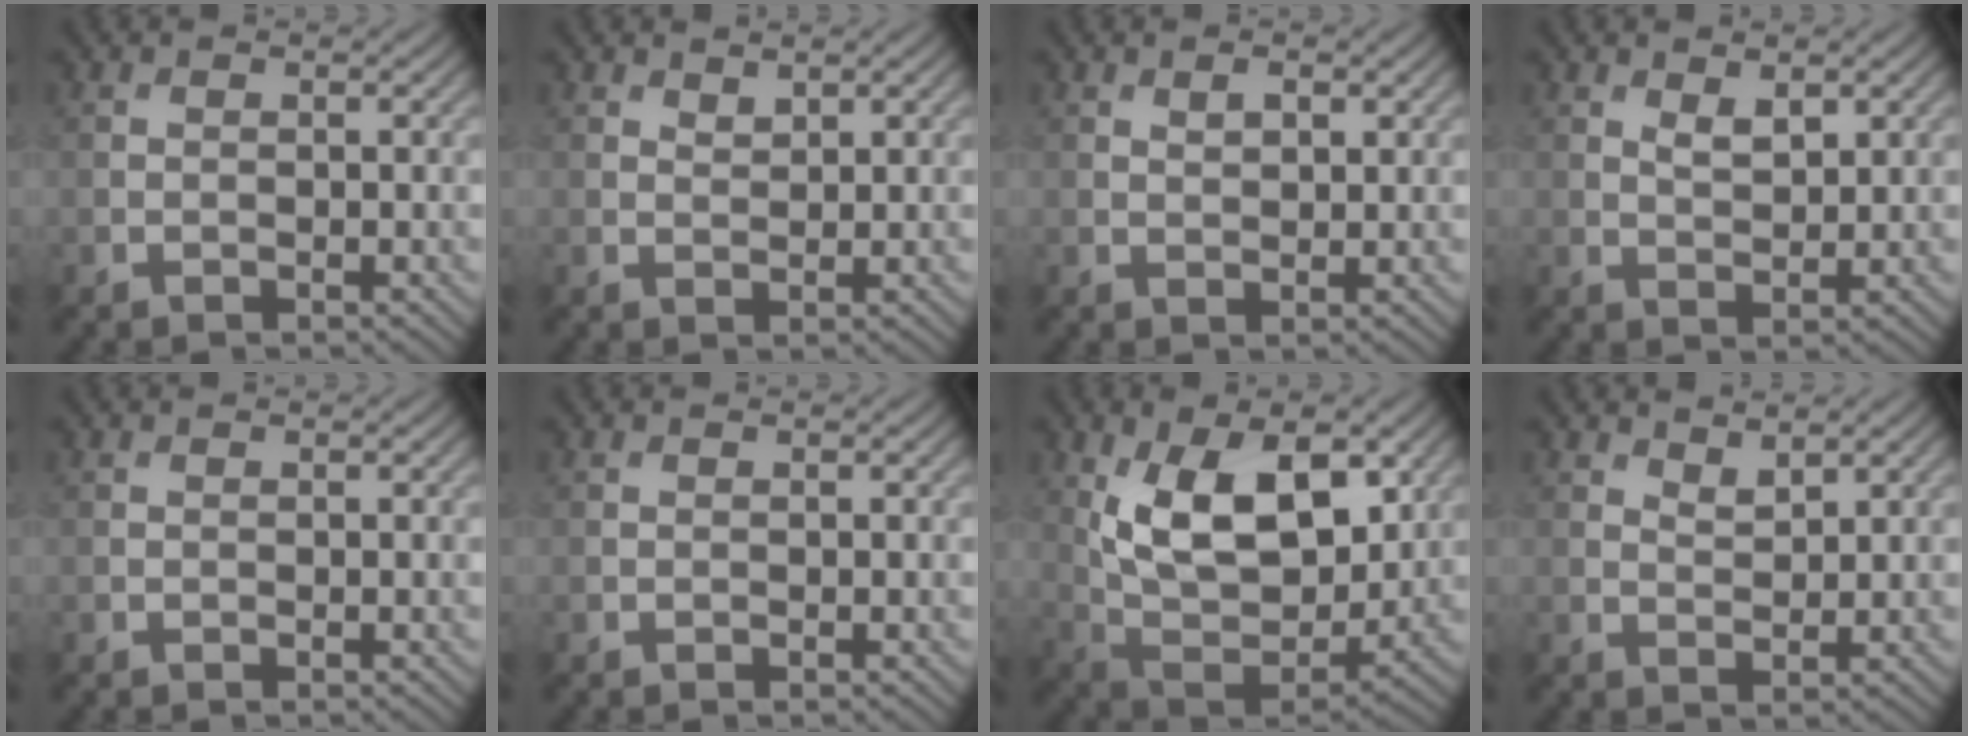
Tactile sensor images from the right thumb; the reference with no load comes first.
{"total": 1.2, "force": [1.1, 0.4, 0.4], "torque": [-0.010, -0.004, 0.022]}
{"total": 1.8, "force": [1.0, 0.9, 1.2], "torque": [-0.022, -0.003, 0.020]}
{"total": 2.1, "force": [1.3, 0.8, 1.4], "torque": [-0.028, -0.006, 0.029]}
{"total": 0.0}
{"total": 0.0}
{"total": 13.0, "force": [4.2, 7.2, 9.9], "torque": [-0.186, -0.016, 0.081]}
{"total": 2.1, "force": [1.8, 0.7, 0.9], "torque": [-0.019, -0.005, 0.038]}